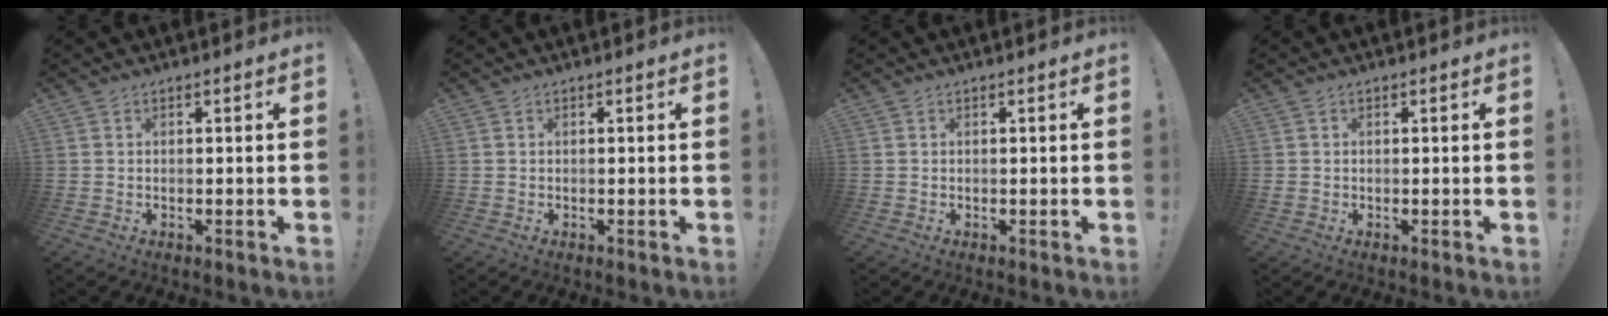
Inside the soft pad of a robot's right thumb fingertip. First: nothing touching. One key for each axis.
{"total": 0.0}
{"total": 0.0}
{"total": 0.7, "fx": -0.1, "fy": 0.7, "fz": 0.1, "tx": -0.006, "ty": 0.004, "tz": -0.002}